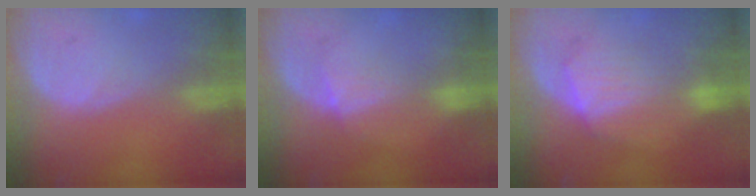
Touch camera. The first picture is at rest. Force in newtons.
{"total": 3.4, "press": 3.2, "slide": 1.1}
{"total": 7.9, "press": 7.9, "slide": 0.2}